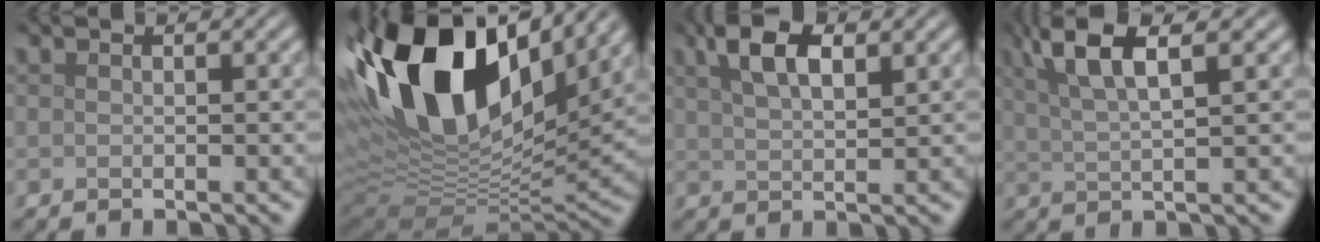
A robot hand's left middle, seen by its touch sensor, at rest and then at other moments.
{"total": 17.9, "force": [7.4, 9.2, 13.5], "torque": [-0.268, 0.028, 0.122]}
{"total": 4.6, "force": [2.5, 1.8, 3.5], "torque": [-0.066, 0.008, 0.044]}
{"total": 6.0, "force": [3.2, 1.4, 4.9], "torque": [-0.082, 0.015, 0.056]}